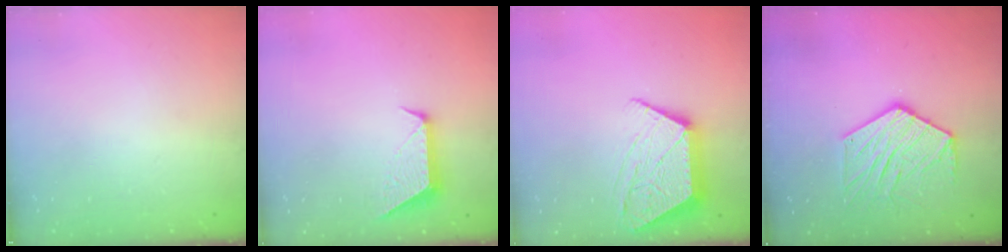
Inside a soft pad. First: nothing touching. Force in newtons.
{"total": 9.4, "press": 9.4, "slide": 0.5}
{"total": 13.4, "press": 13.4, "slide": 0.7}
{"total": 14.3, "press": 14.2, "slide": 1.3}